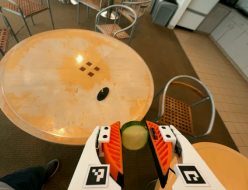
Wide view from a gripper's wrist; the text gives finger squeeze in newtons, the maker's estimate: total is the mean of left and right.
{"total": 10.3, "left": 10.3, "right": 10.2}